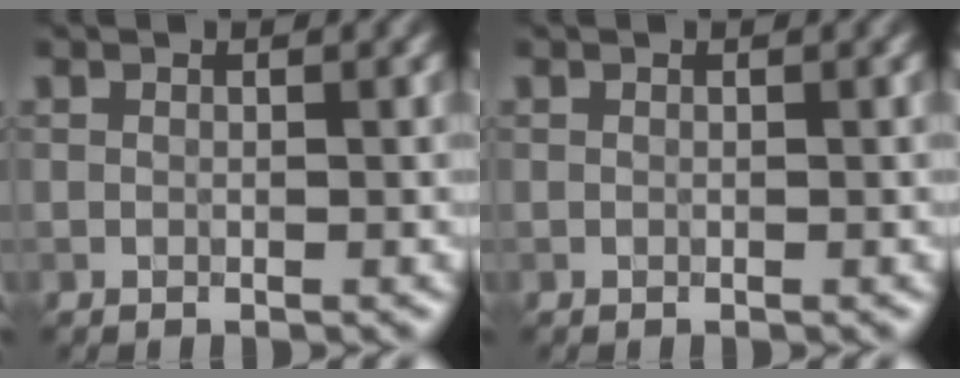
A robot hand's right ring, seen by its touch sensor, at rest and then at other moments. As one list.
[{"total": 0.0}]